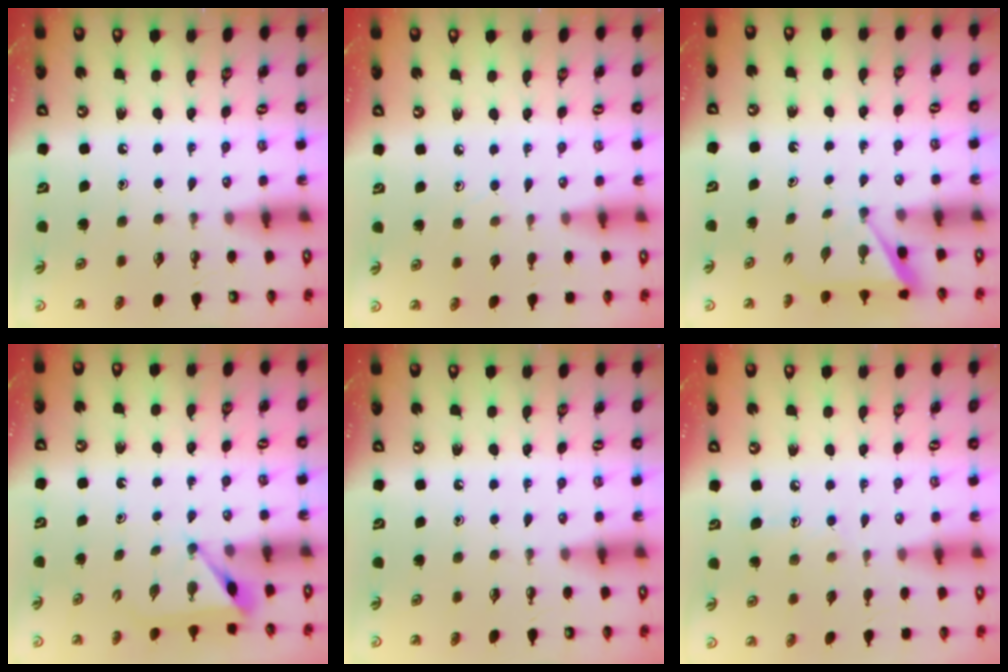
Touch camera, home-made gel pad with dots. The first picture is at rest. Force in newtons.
{"total": 4.6, "press": 4.5, "slide": 0.5}
{"total": 3.0, "press": 3.0, "slide": 0.3}
{"total": 4.9, "press": 4.9, "slide": 0.2}
{"total": 0.0}
{"total": 7.0, "press": 7.0, "slide": 0.6}